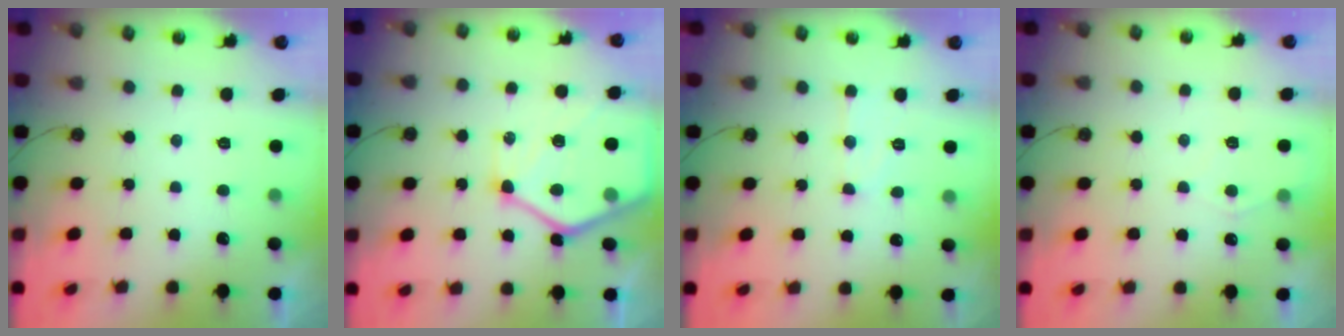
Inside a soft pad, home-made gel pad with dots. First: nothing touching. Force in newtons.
{"total": 17.8, "press": 17.7, "slide": 1.7}
{"total": 7.5, "press": 7.5, "slide": 0.6}
{"total": 5.4, "press": 5.4, "slide": 0.6}